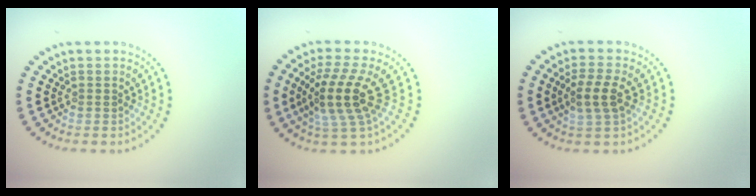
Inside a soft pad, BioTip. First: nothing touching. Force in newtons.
{"total": 4.5, "press": 3.6, "slide": 2.6}
{"total": 2.7, "press": 2.6, "slide": 0.9}